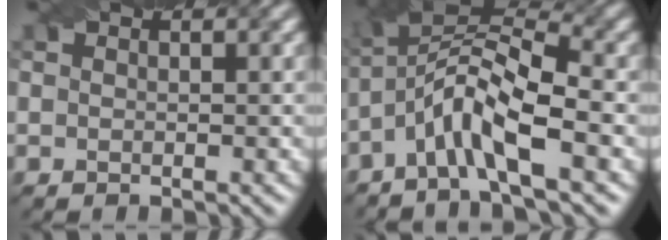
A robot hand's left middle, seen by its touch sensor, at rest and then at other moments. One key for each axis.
{"total": 6.9, "fx": -2.8, "fy": 1.7, "fz": 6.1, "tx": -0.110, "ty": 0.018, "tz": -0.067}